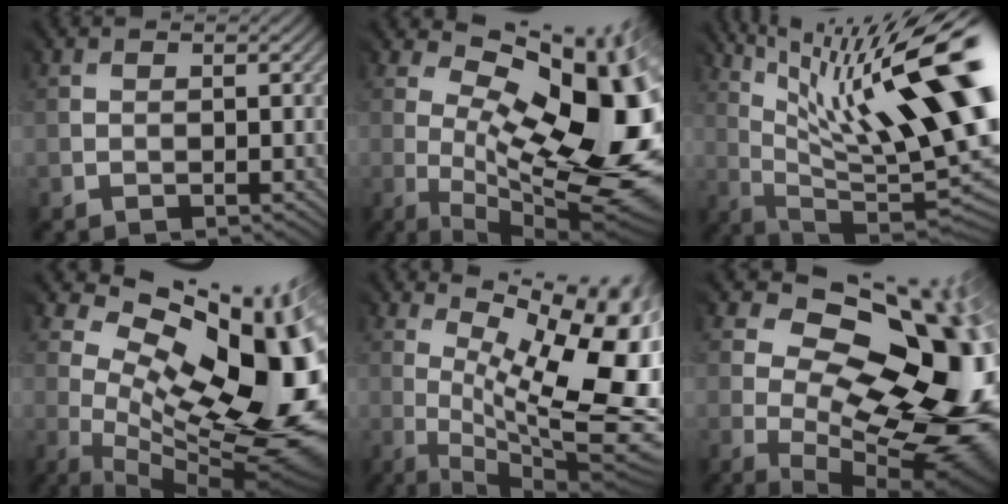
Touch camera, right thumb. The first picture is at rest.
{"total": 17.8, "force": [1.6, 7.5, 16.0], "torque": [-0.218, -0.001, 0.036]}
{"total": 18.9, "force": [7.2, 5.1, 16.7], "torque": [-0.232, 0.021, 0.134]}
{"total": 17.1, "force": [3.6, 7.9, 14.7], "torque": [-0.203, 0.003, 0.081]}
{"total": 17.3, "force": [2.1, 6.2, 16.0], "torque": [-0.218, 0.012, 0.062]}
{"total": 19.4, "force": [1.6, 11.3, 15.7], "torque": [-0.194, -0.008, 0.066]}